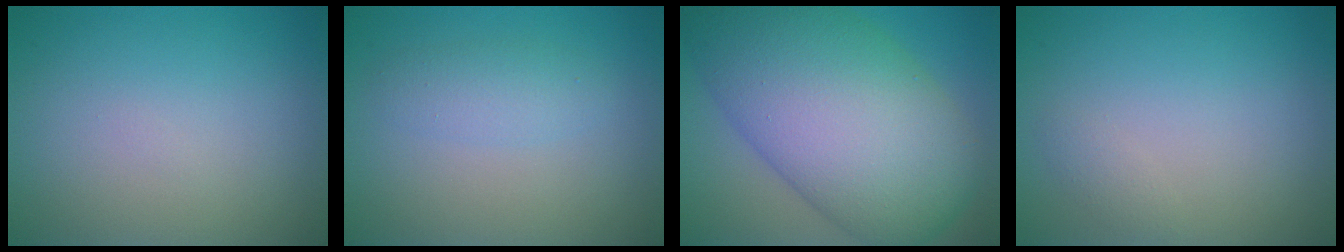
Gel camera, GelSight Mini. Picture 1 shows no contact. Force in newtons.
{"total": 1.0, "press": 1.0, "slide": 0.0}
{"total": 15.1, "press": 15.1, "slide": 0.2}
{"total": 0.7, "press": 0.7, "slide": 0.0}